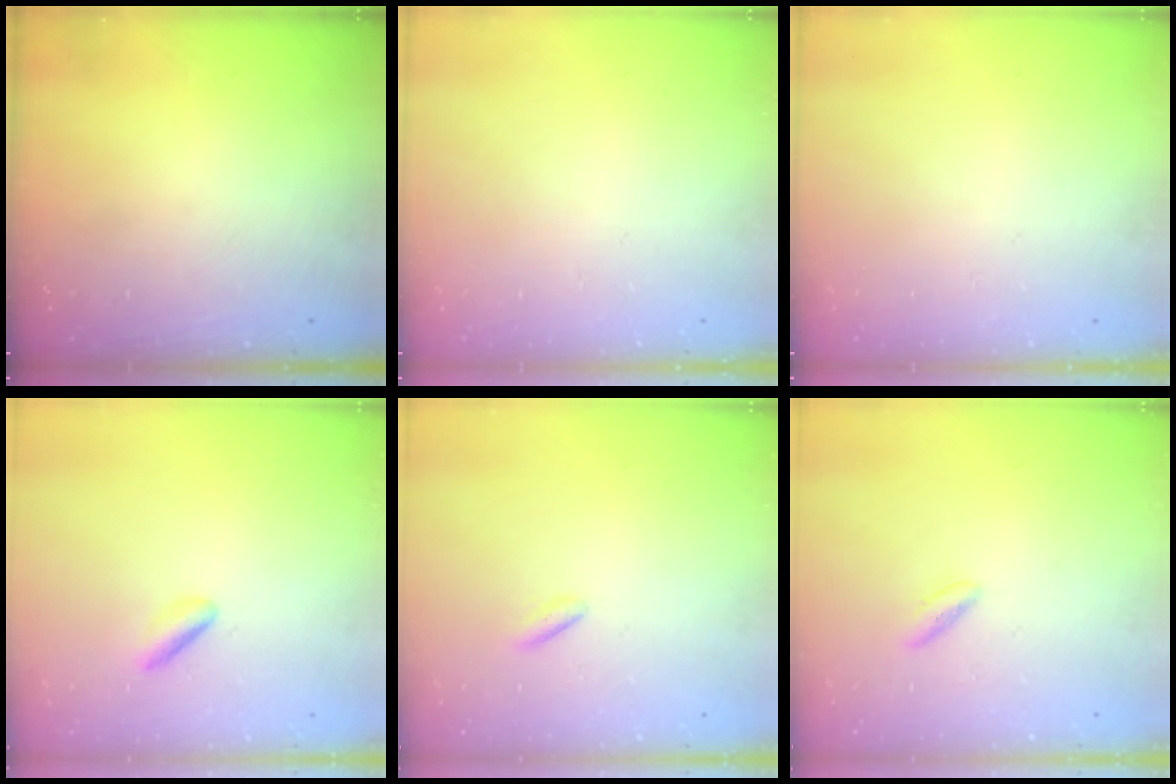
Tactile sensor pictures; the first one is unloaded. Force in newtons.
{"total": 0.0}
{"total": 0.0}
{"total": 2.7, "press": 2.4, "slide": 1.1}
{"total": 1.4, "press": 1.1, "slide": 0.8}
{"total": 2.1, "press": 1.9, "slide": 0.9}